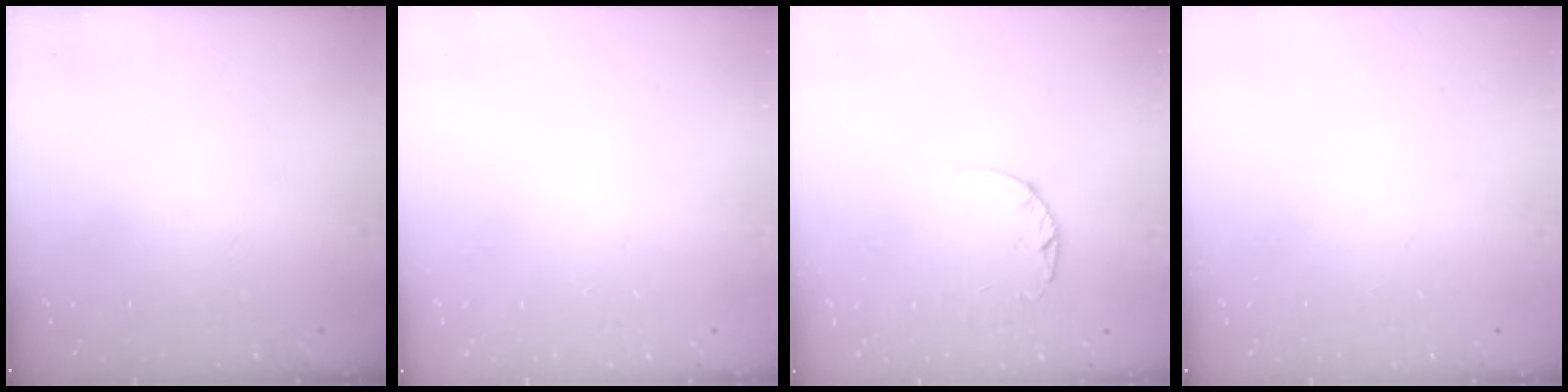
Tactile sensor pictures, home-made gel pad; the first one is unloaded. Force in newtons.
{"total": 2.5, "press": 2.5, "slide": 0.2}
{"total": 2.6, "press": 2.5, "slide": 0.4}
{"total": 0.0}